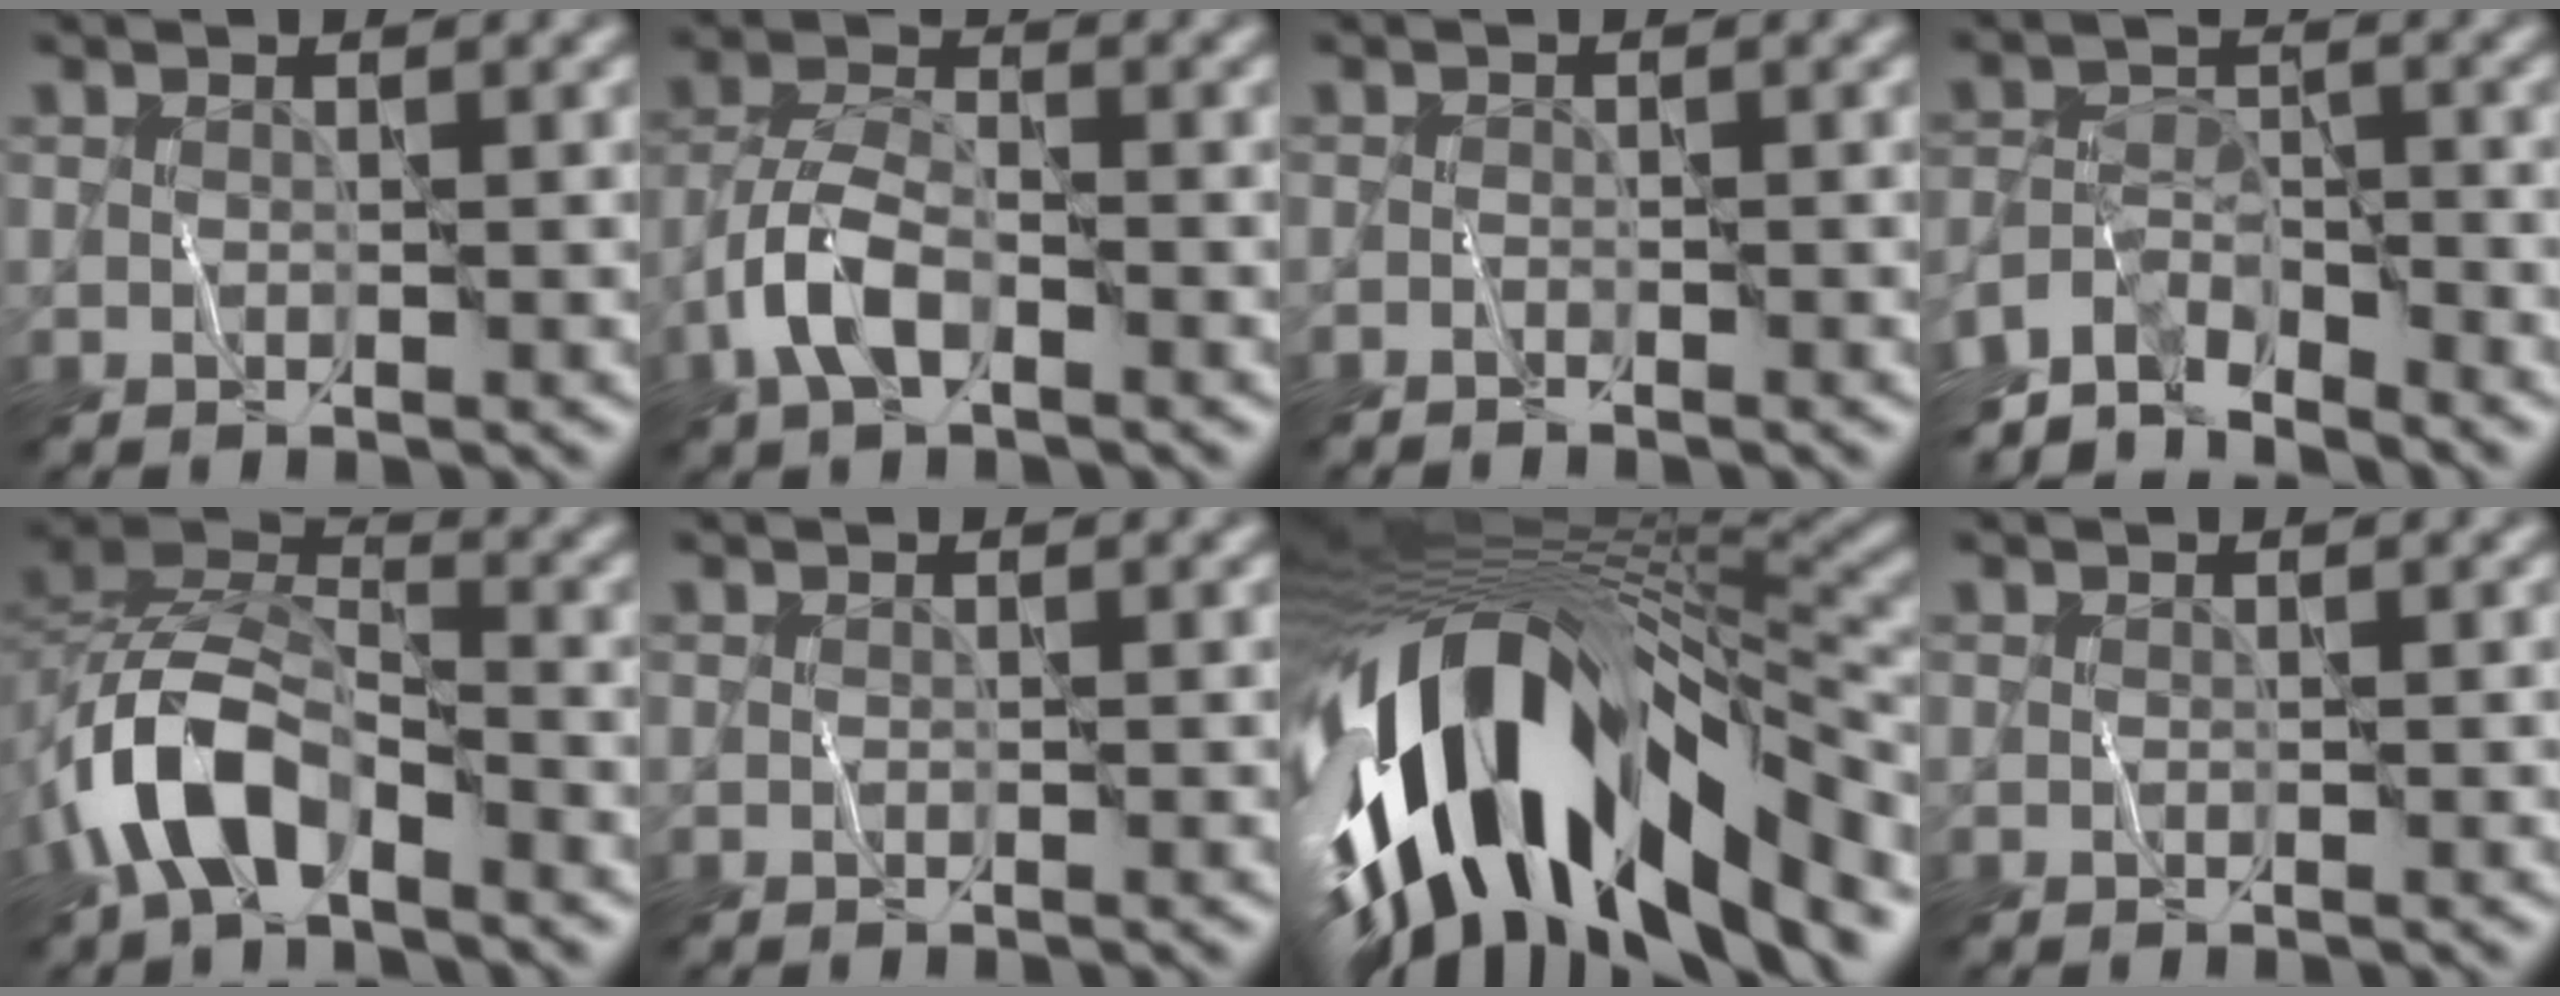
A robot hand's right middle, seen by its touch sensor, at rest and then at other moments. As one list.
[{"total": 4.2, "force": [-2.0, 2.0, 3.1], "torque": [-0.059, 0.008, -0.049]}, {"total": 0.7, "force": [-0.6, 0.1, 0.0], "torque": [0.000, 0.001, -0.015]}, {"total": 5.8, "force": [-4.0, 2.3, 3.4], "torque": [-0.056, -0.007, -0.080]}, {"total": 7.3, "force": [-3.8, 4.0, 4.9], "torque": [-0.087, 0.000, -0.082]}, {"total": 0.0}, {"total": 16.4, "force": [-4.5, 7.2, 14.0], "torque": [-0.244, -0.013, -0.062]}, {"total": 0.0}]